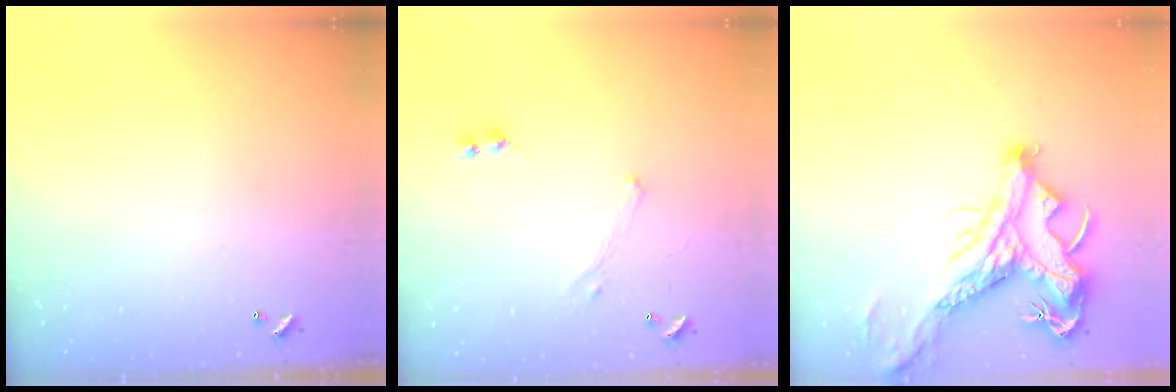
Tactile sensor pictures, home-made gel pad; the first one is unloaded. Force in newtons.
{"total": 0.0}
{"total": 9.6, "press": 9.4, "slide": 2.0}